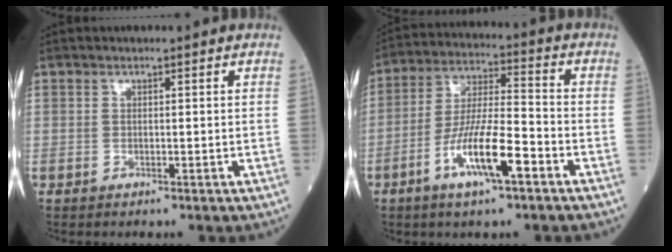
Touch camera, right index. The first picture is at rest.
{"total": 11.4, "force": [-5.2, 1.7, 10.0], "torque": [-0.191, -0.006, -0.097]}